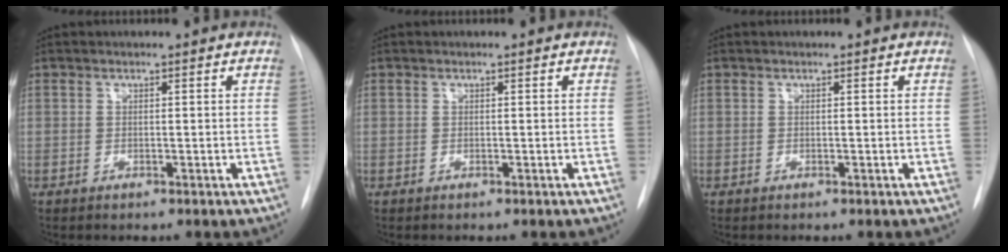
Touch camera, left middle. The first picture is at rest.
{"total": 0.0}
{"total": 0.0}